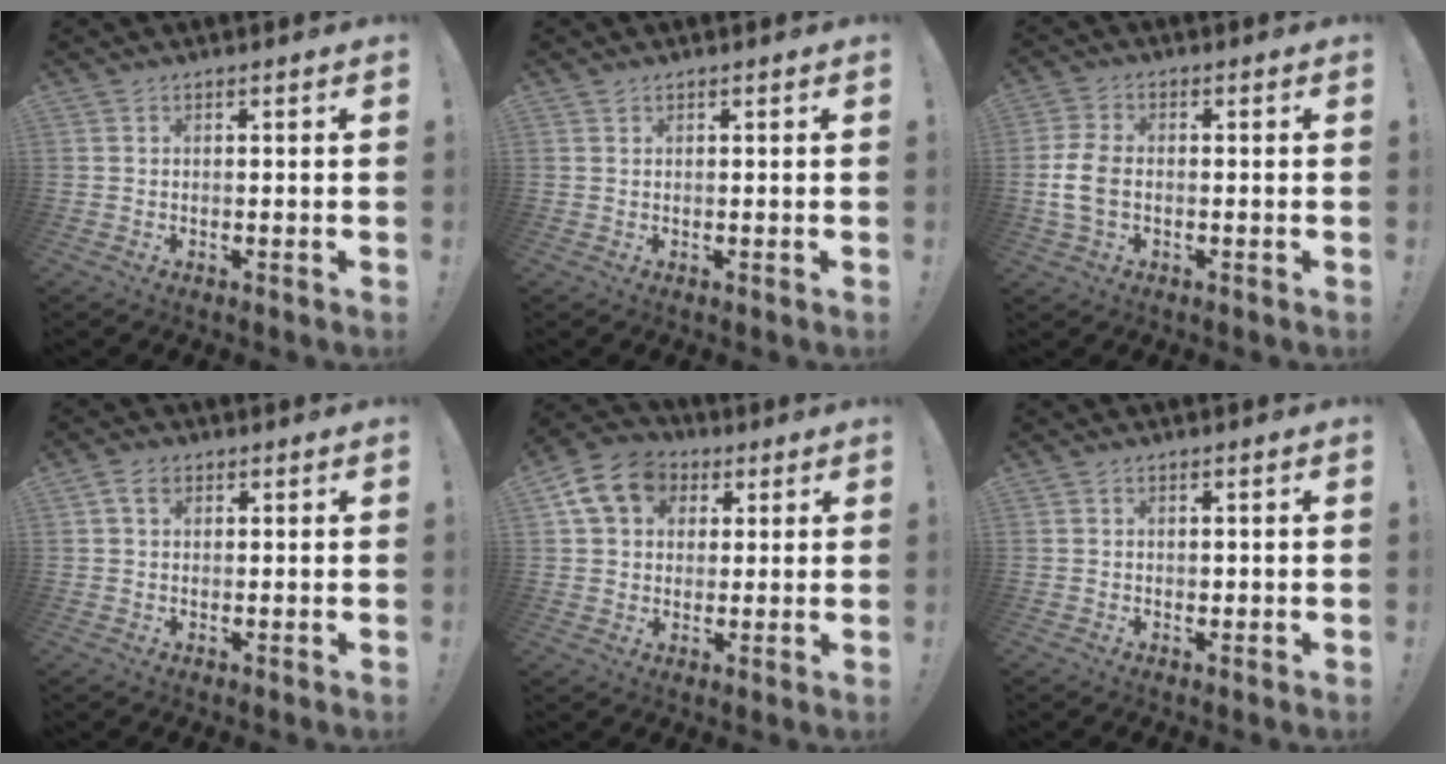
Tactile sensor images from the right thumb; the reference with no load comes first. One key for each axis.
{"total": 0.5, "fx": 0.4, "fy": 0.3, "fz": 0.1, "tx": 0.002, "ty": -0.001, "tz": 0.008}
{"total": 7.6, "fx": -1.3, "fy": 4.9, "fz": 5.6, "tx": -0.121, "ty": 0.006, "tz": -0.019}
{"total": 3.6, "fx": 1.6, "fy": 2.6, "fz": 2.0, "tx": -0.030, "ty": 0.002, "tz": 0.028}
{"total": 12.9, "fx": 4.9, "fy": 10.4, "fz": 5.9, "tx": -0.082, "ty": -0.014, "tz": 0.099}
{"total": 0.7, "fx": 0.3, "fy": 0.6, "fz": 0.1, "tx": -0.002, "ty": 0.001, "tz": 0.005}